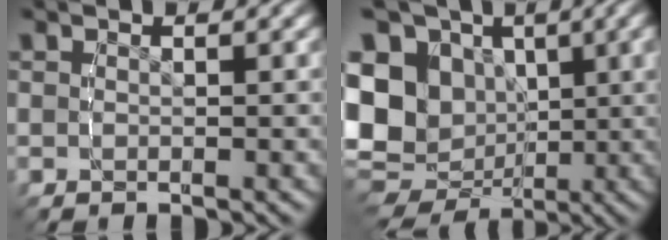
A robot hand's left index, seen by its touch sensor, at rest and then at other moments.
{"total": 15.6, "force": [-0.9, 13.0, 8.6], "torque": [-0.183, -0.057, 0.003]}